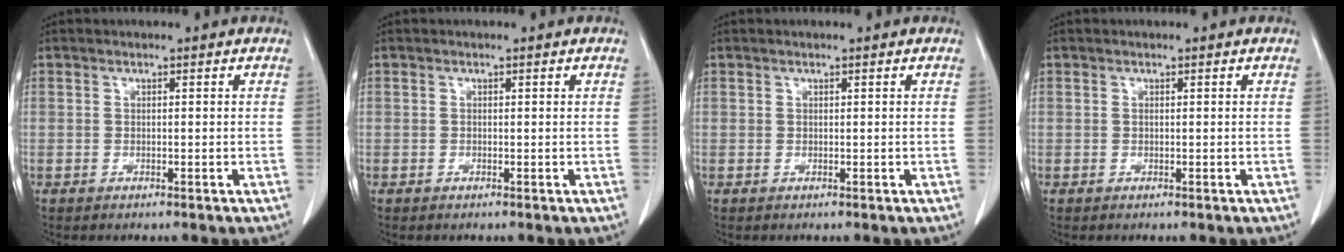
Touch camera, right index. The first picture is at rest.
{"total": 0.0}
{"total": 0.0}
{"total": 0.0}